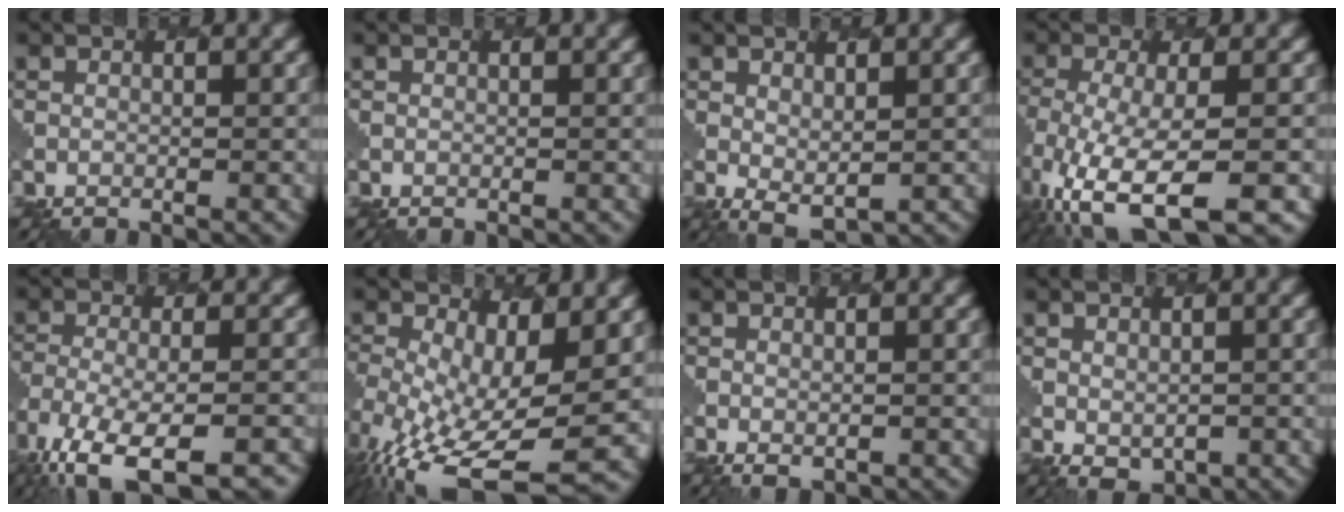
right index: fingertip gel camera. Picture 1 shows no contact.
{"total": 0.0}
{"total": 1.8, "force": [0.7, 1.0, 1.3], "torque": [-0.025, -0.007, 0.017]}
{"total": 10.0, "force": [-5.3, 3.4, 7.8], "torque": [-0.160, -0.024, -0.088]}
{"total": 11.4, "force": [-8.5, 3.7, 6.5], "torque": [-0.126, -0.034, -0.124]}
{"total": 12.2, "force": [-3.3, 5.1, 10.5], "torque": [-0.214, -0.035, -0.039]}
{"total": 0.6, "force": [0.1, 0.5, 0.3], "torque": [-0.003, -0.006, 0.005]}
{"total": 1.7, "force": [0.2, 1.4, 0.9], "torque": [-0.014, -0.011, 0.012]}